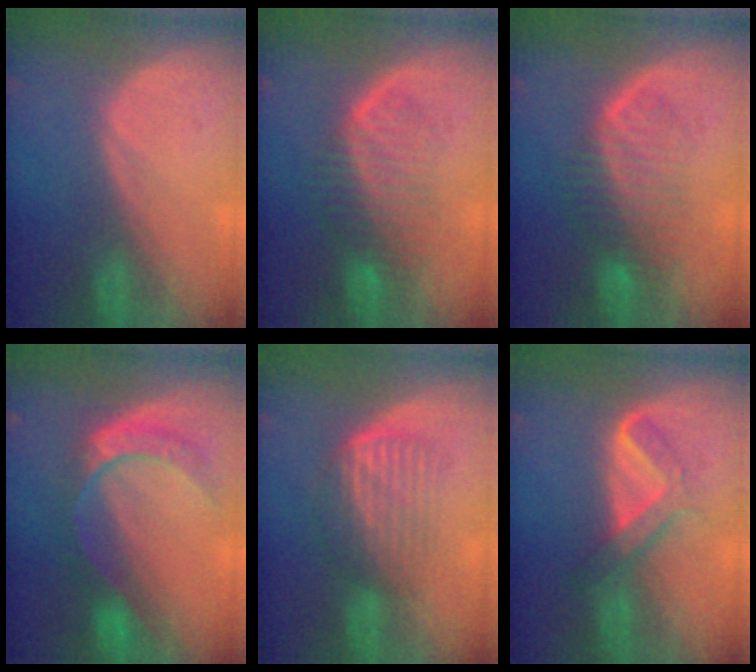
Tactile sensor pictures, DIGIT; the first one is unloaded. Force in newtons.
{"total": 6.7, "press": 6.5, "slide": 1.8}
{"total": 6.7, "press": 6.5, "slide": 1.8}
{"total": 8.3, "press": 7.0, "slide": 4.5}
{"total": 7.1, "press": 6.0, "slide": 3.8}
{"total": 5.3, "press": 5.1, "slide": 1.6}